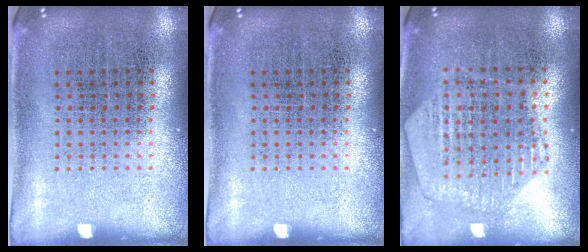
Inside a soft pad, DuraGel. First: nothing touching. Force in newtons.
{"total": 0.0}
{"total": 1.1, "press": 1.1, "slide": 0.2}